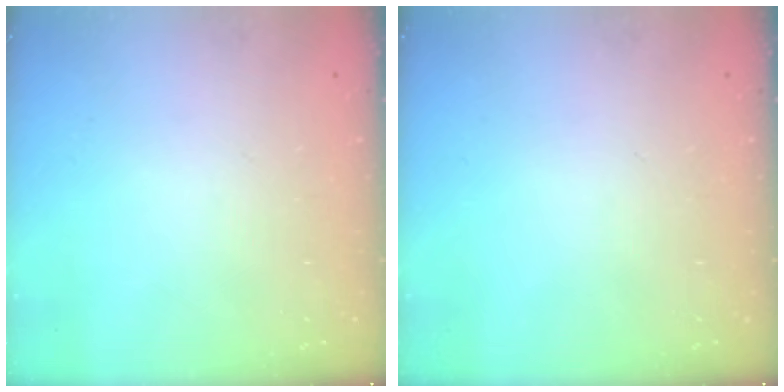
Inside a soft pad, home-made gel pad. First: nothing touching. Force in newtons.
{"total": 0.0}